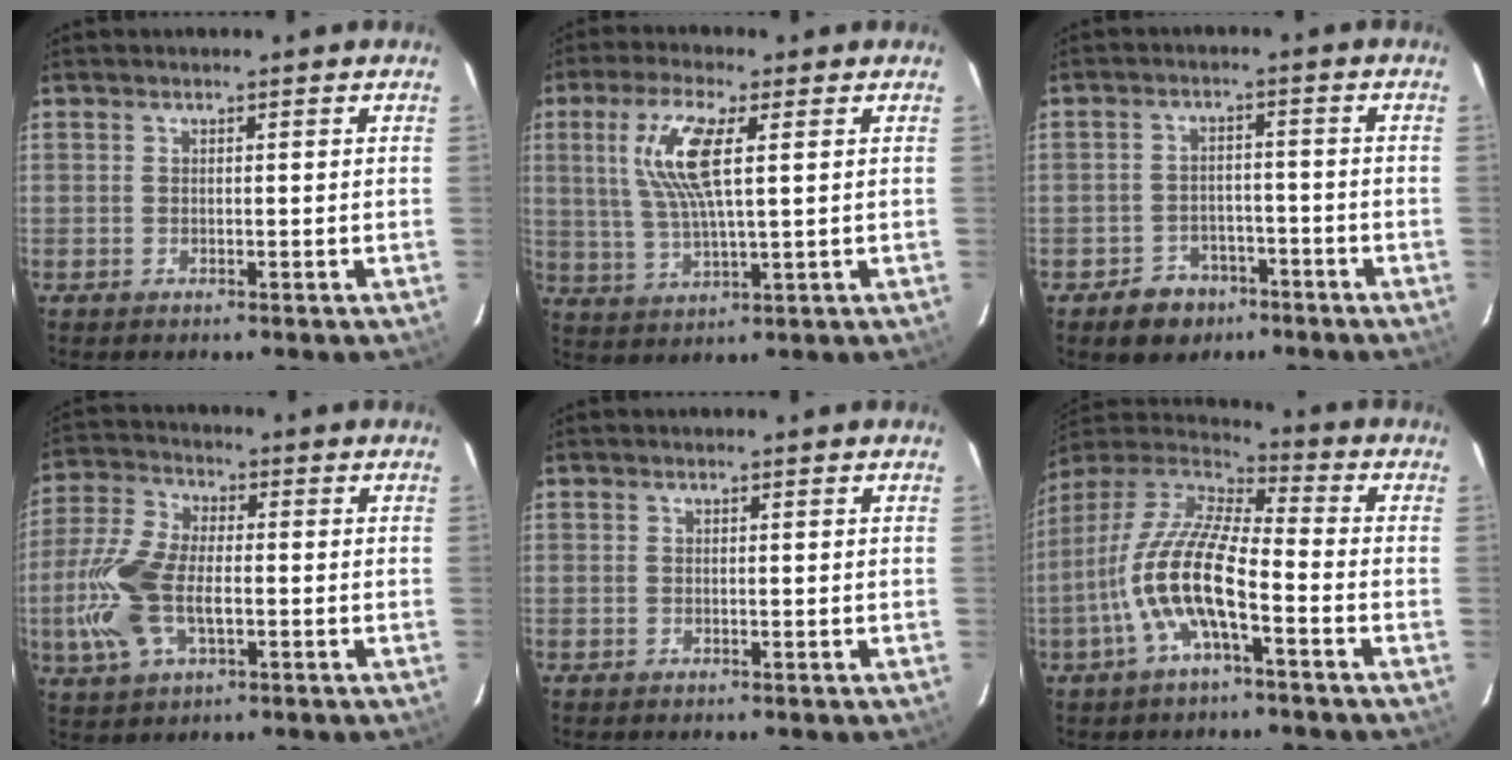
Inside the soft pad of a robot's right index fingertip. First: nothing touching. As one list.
[{"total": 10.6, "force": [3.0, 2.4, 9.9], "torque": [-0.205, 0.006, 0.063]}, {"total": 6.9, "force": [-4.5, 5.0, 1.6], "torque": [-0.050, 0.020, -0.054]}, {"total": 13.7, "force": [-2.7, 7.1, 11.4], "torque": [-0.261, 0.005, -0.053]}, {"total": 0.0}, {"total": 14.4, "force": [-5.2, 4.0, 12.8], "torque": [-0.261, -0.001, -0.107]}]